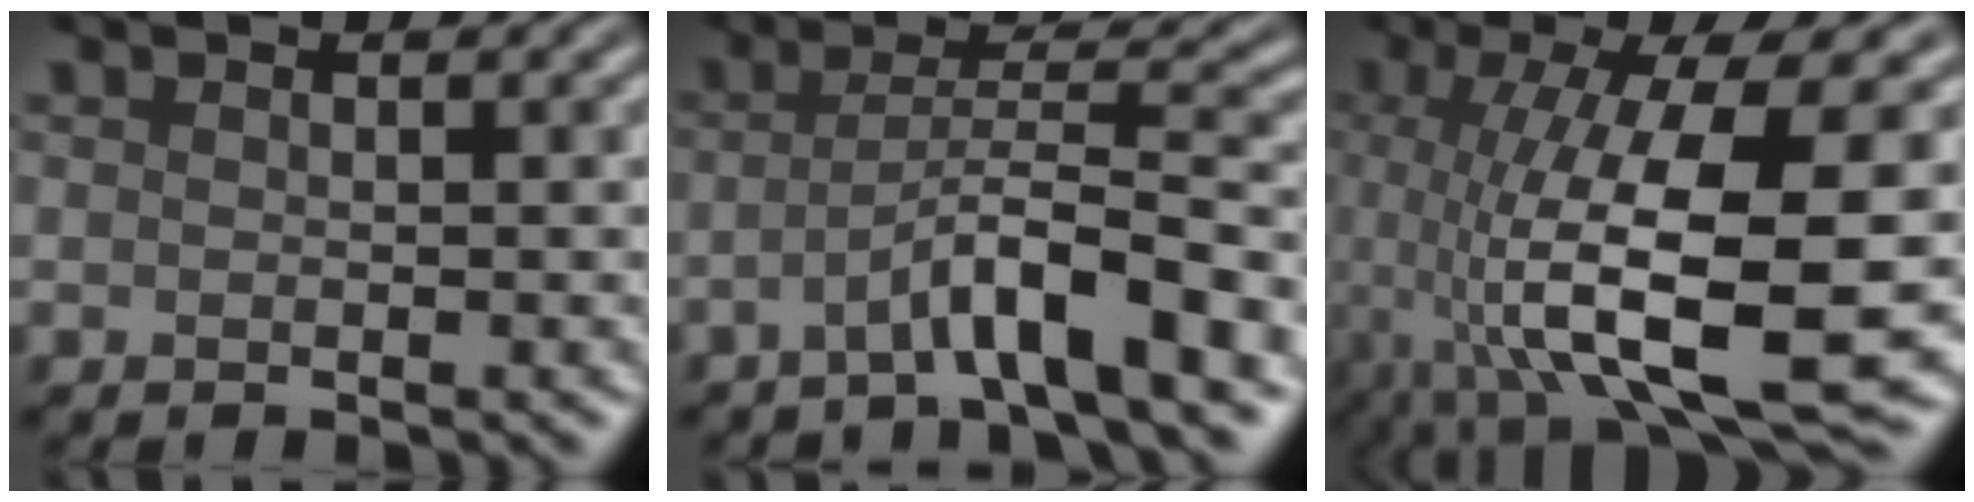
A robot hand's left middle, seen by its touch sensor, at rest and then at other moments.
{"total": 6.2, "force": [-3.0, 0.7, 5.3], "torque": [-0.090, 0.024, -0.052]}
{"total": 14.1, "force": [-2.6, 4.1, 13.2], "torque": [-0.209, -0.007, -0.032]}